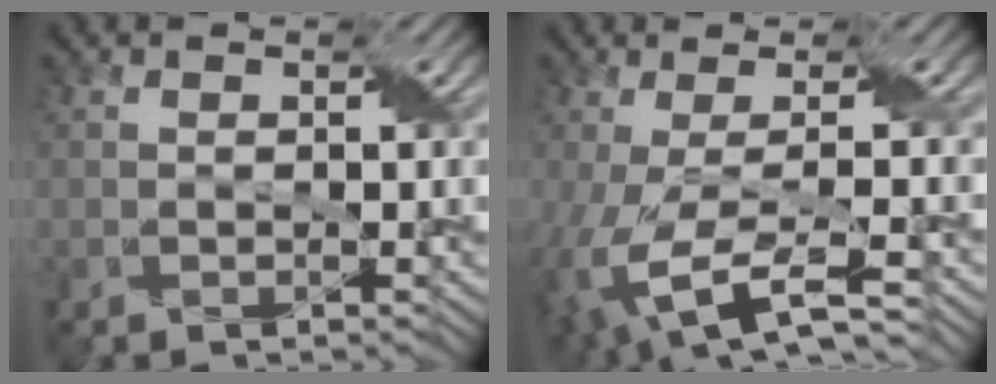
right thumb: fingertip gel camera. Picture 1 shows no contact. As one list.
[{"total": 10.6, "force": [-3.9, 3.6, 9.1], "torque": [-0.187, -0.026, -0.055]}]